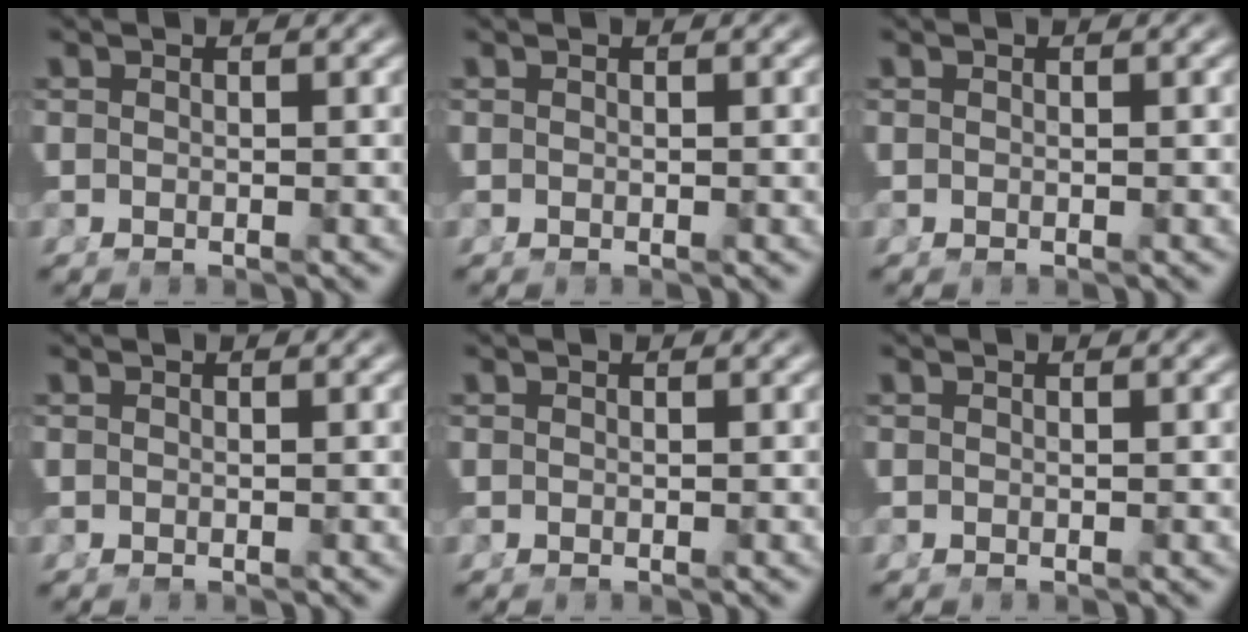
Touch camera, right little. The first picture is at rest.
{"total": 0.0}
{"total": 0.0}
{"total": 0.0}
{"total": 0.0}
{"total": 0.0}